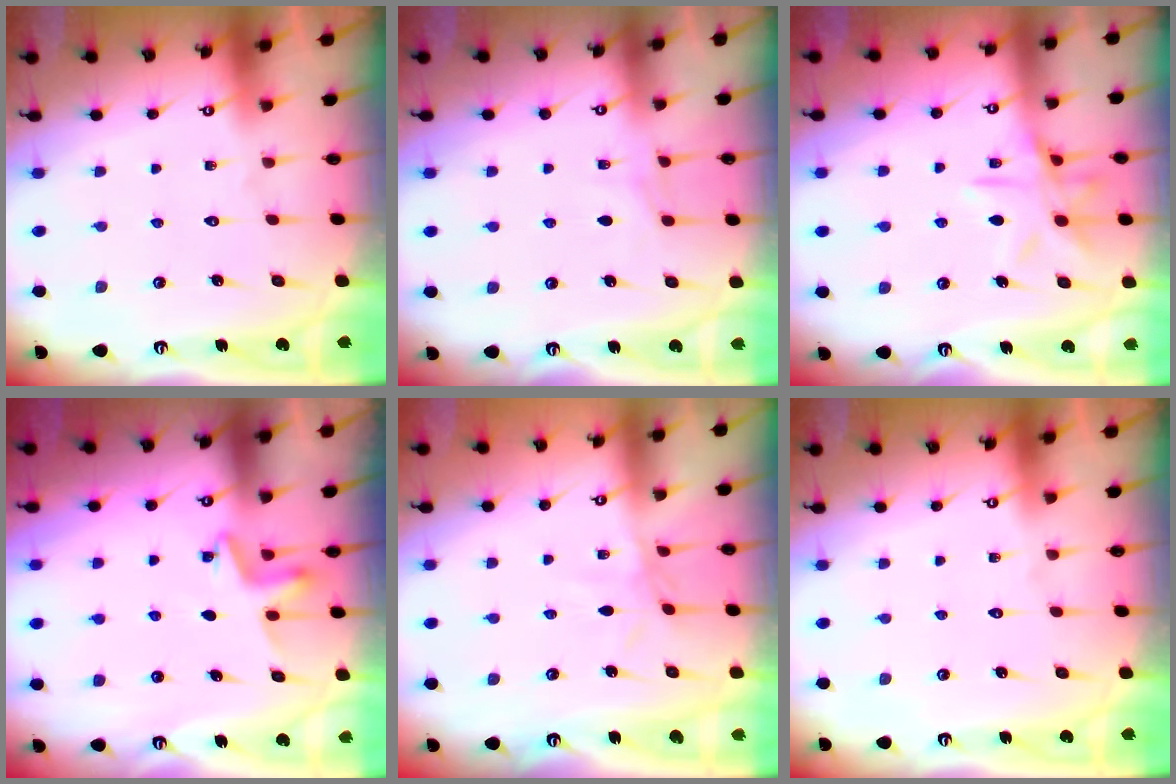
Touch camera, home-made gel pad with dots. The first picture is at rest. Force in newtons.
{"total": 4.1, "press": 4.1, "slide": 0.5}
{"total": 12.2, "press": 12.2, "slide": 0.8}
{"total": 4.1, "press": 4.1, "slide": 0.4}
{"total": 3.5, "press": 3.5, "slide": 0.3}
{"total": 0.0}